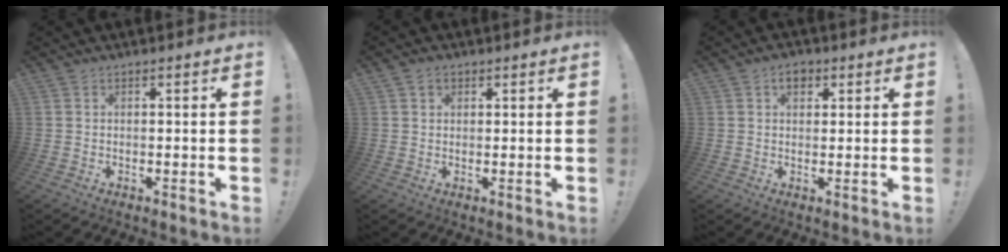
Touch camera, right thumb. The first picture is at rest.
{"total": 2.1, "force": [1.1, 1.6, 0.7], "torque": [-0.004, -0.003, 0.019]}
{"total": 4.0, "force": [1.7, 2.7, 2.4], "torque": [-0.033, 0.005, 0.028]}